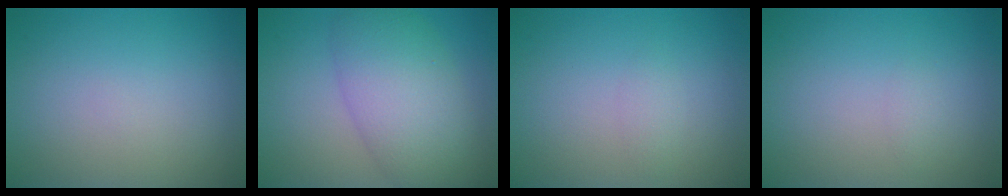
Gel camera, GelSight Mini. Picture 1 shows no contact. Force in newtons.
{"total": 7.6, "press": 7.6, "slide": 0.3}
{"total": 0.9, "press": 0.9, "slide": 0.0}
{"total": 0.6, "press": 0.6, "slide": 0.0}